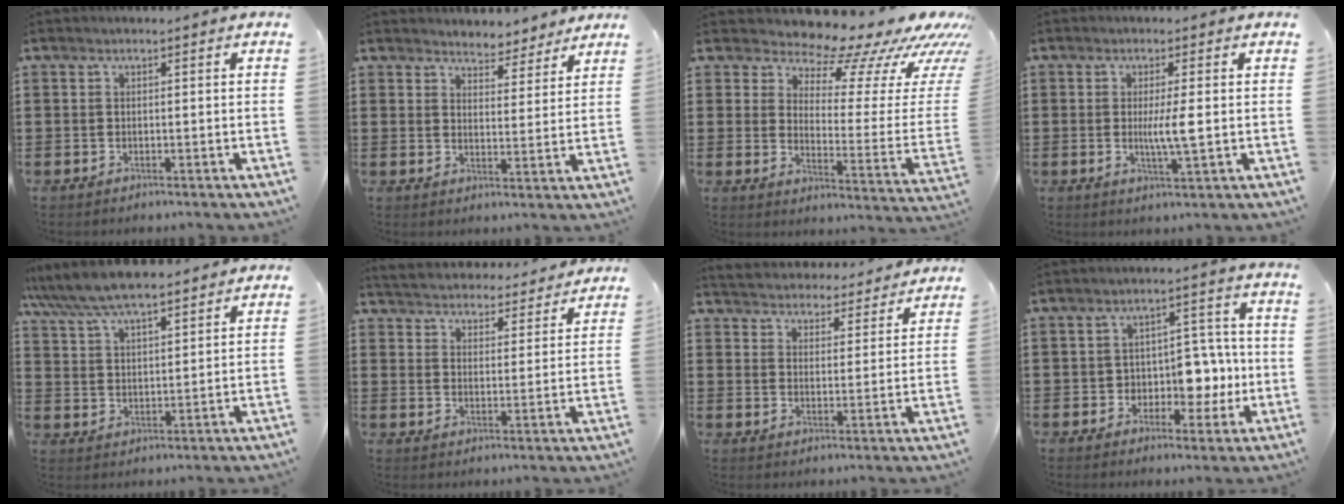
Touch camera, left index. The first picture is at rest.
{"total": 4.2, "force": [4.0, 0.9, -0.2], "torque": [-0.008, -0.020, 0.072]}
{"total": 10.4, "force": [9.4, 2.5, 3.6], "torque": [-0.059, -0.091, 0.152]}
{"total": 4.2, "force": [0.0, 0.3, 4.2], "torque": [-0.083, -0.010, -0.004]}
{"total": 7.2, "force": [6.6, 1.3, 2.7], "torque": [-0.075, -0.020, 0.121]}
{"total": 4.2, "force": [4.2, 0.1, -0.5], "torque": [-0.018, -0.036, 0.070]}
{"total": 4.2, "force": [4.1, 0.1, -0.6], "torque": [-0.013, -0.032, 0.069]}
{"total": 6.7, "force": [-1.1, 5.3, 3.9], "torque": [-0.068, 0.008, -0.022]}